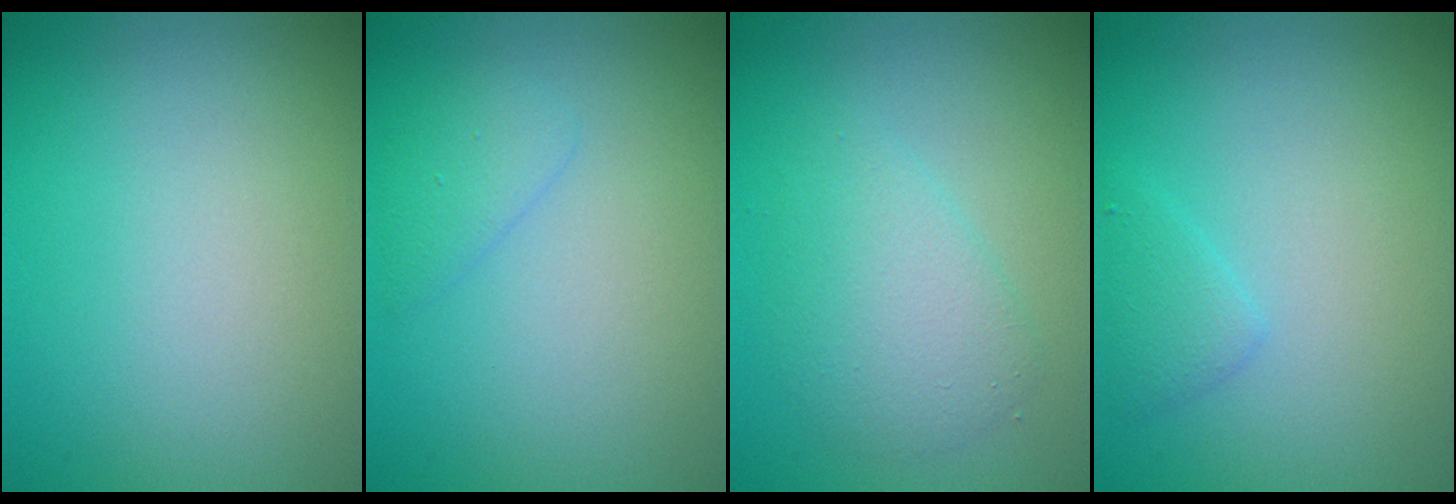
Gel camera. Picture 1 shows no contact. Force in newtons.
{"total": 1.4, "press": 1.4, "slide": 0.2}
{"total": 3.2, "press": 3.2, "slide": 0.2}
{"total": 1.4, "press": 1.4, "slide": 0.0}